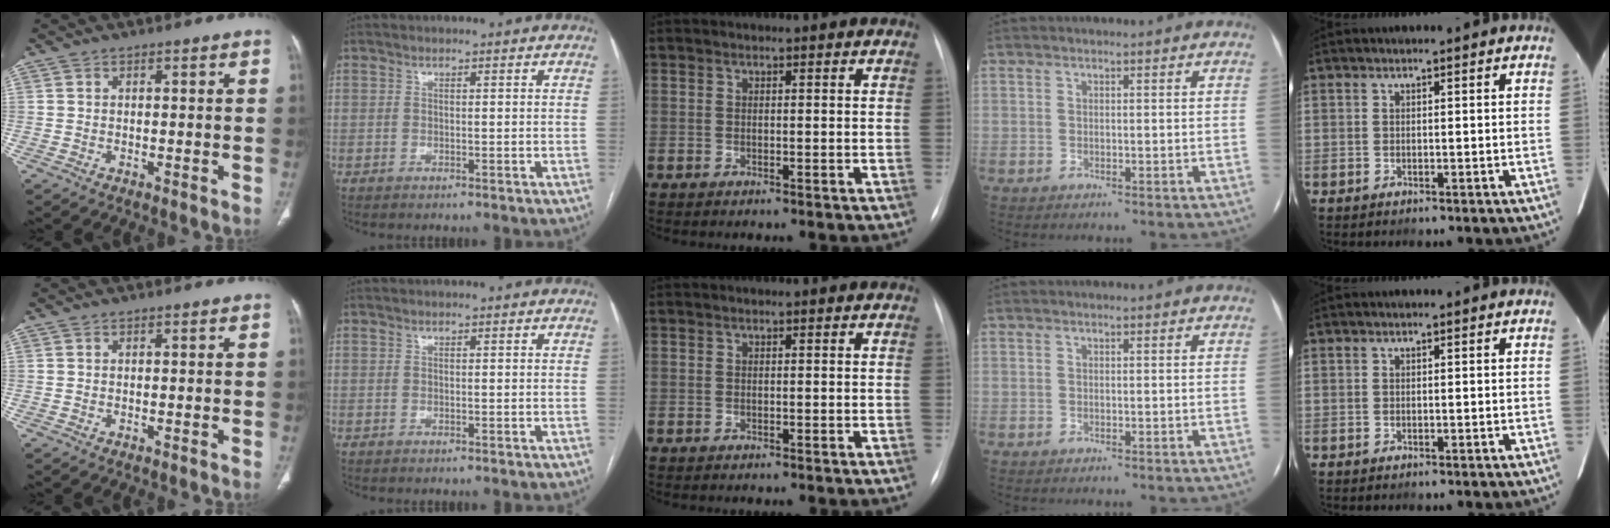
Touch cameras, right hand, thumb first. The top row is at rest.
{}